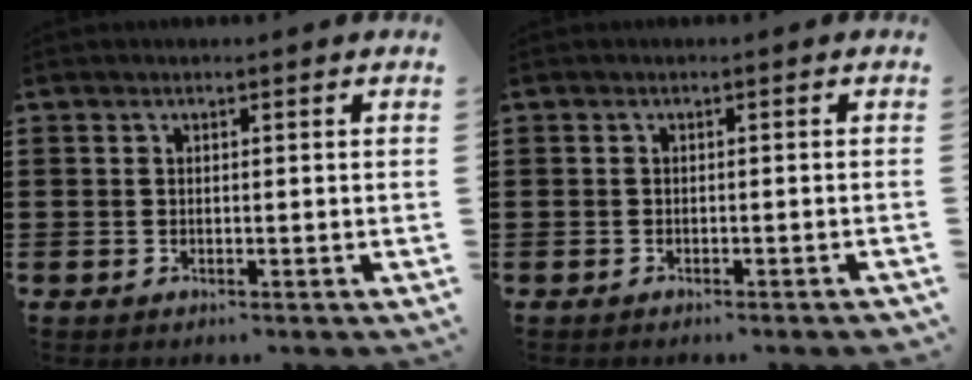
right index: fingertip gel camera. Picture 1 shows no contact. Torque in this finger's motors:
{"motor_torque": [0.48, 0.16, 0.06, 0.00]}